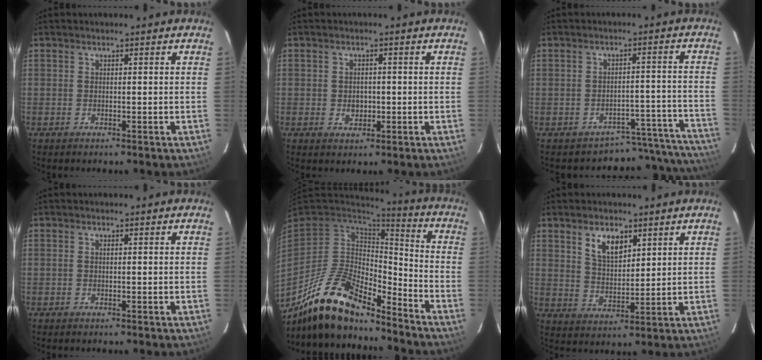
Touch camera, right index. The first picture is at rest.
{"total": 2.7, "force": [-0.4, 2.3, 1.4], "torque": [-0.023, 0.005, -0.002]}
{"total": 13.2, "force": [-12.3, 4.8, -0.2], "torque": [0.036, 0.069, -0.147]}
{"total": 0.0}
{"total": 17.6, "force": [-13.7, 5.7, 9.4], "torque": [-0.198, -0.017, -0.255]}
{"total": 6.7, "force": [3.7, 3.3, 4.4], "torque": [-0.075, 0.004, 0.074]}